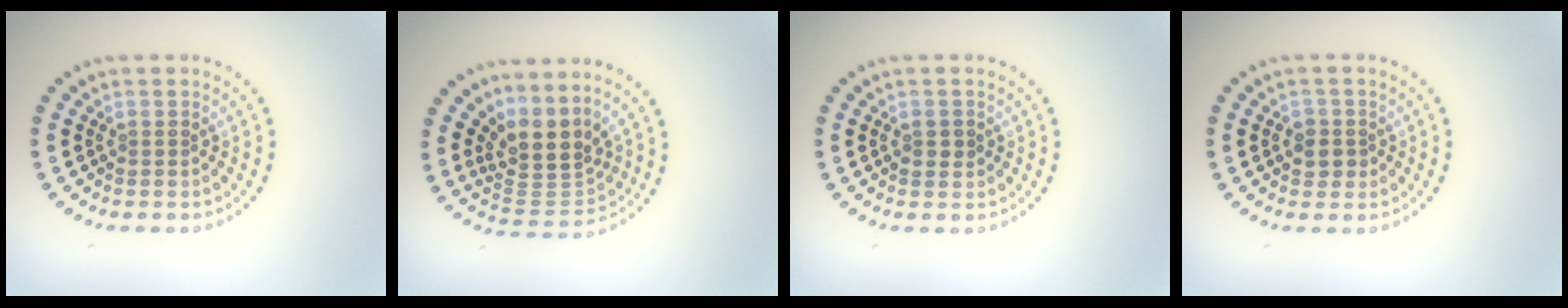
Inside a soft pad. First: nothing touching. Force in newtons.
{"total": 4.1, "press": 3.1, "slide": 2.8}
{"total": 1.2, "press": 1.2, "slide": 0.1}
{"total": 1.8, "press": 1.7, "slide": 0.5}